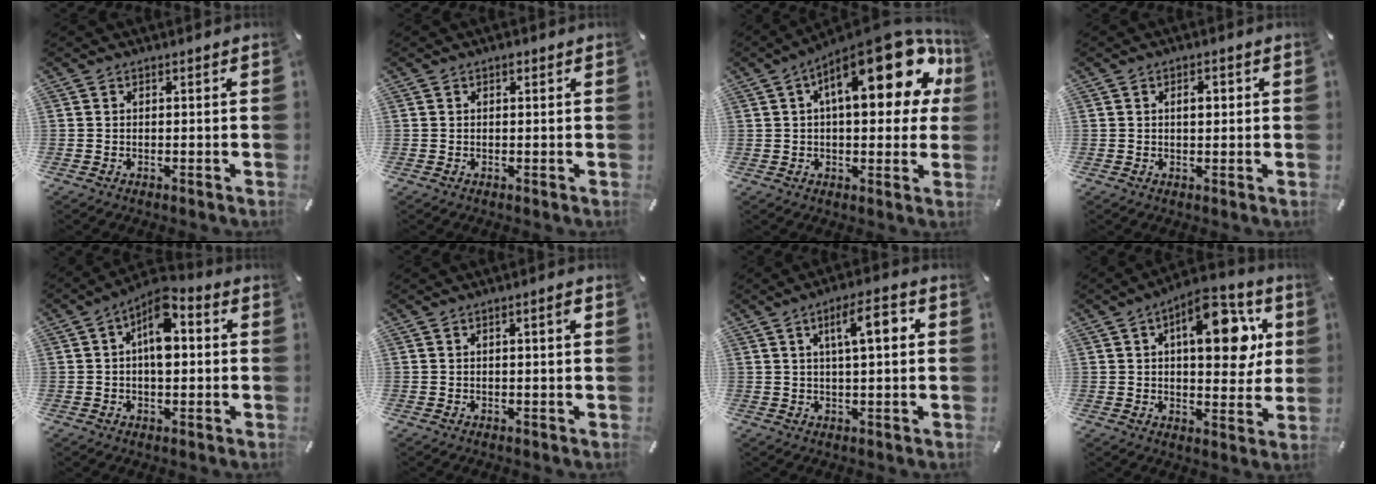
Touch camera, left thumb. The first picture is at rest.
{"total": 0.9, "force": [0.4, 0.6, 0.5], "torque": [-0.011, 0.004, 0.006]}
{"total": 23.0, "force": [7.9, 9.8, 19.3], "torque": [-0.266, -0.032, 0.125]}
{"total": 2.7, "force": [0.5, 1.6, 2.1], "torque": [-0.021, 0.001, 0.001]}
{"total": 8.9, "force": [1.5, 5.1, 7.2], "torque": [-0.100, -0.003, 0.024]}
{"total": 1.8, "force": [0.5, 0.2, 1.7], "torque": [-0.032, 0.003, 0.007]}
{"total": 8.9, "force": [2.5, 2.5, 8.1], "torque": [-0.137, 0.000, 0.034]}
{"total": 16.7, "force": [5.8, 8.2, 13.4], "torque": [-0.168, -0.016, 0.089]}